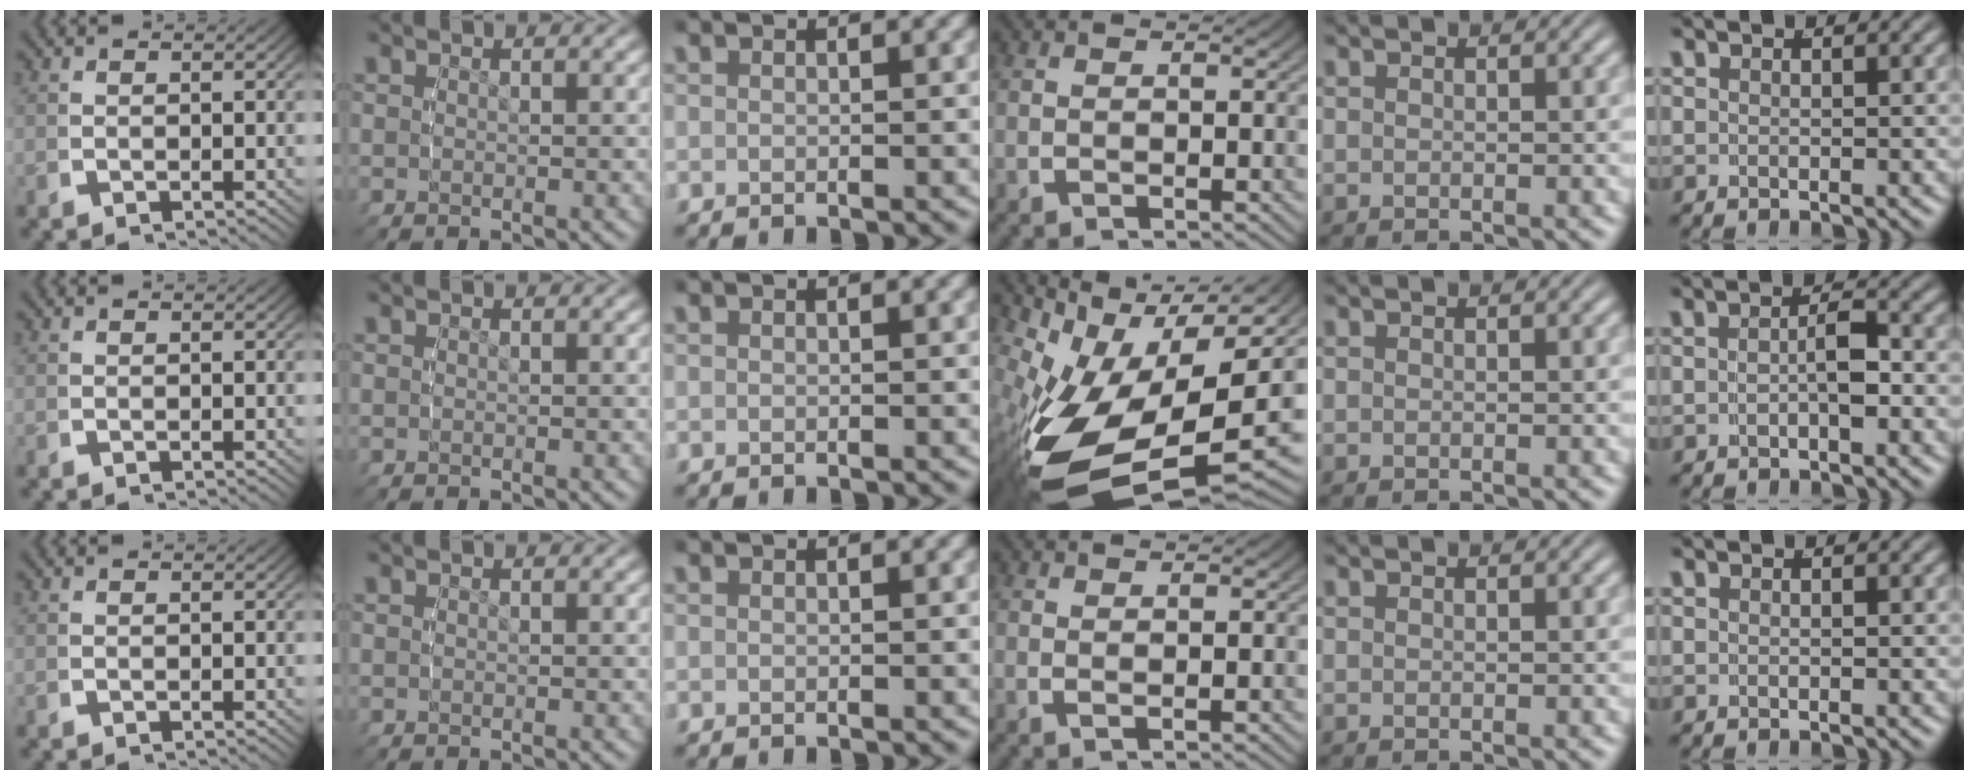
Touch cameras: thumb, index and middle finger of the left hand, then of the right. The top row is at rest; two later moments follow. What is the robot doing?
{"motion": "lift_and_place", "object": "button"}